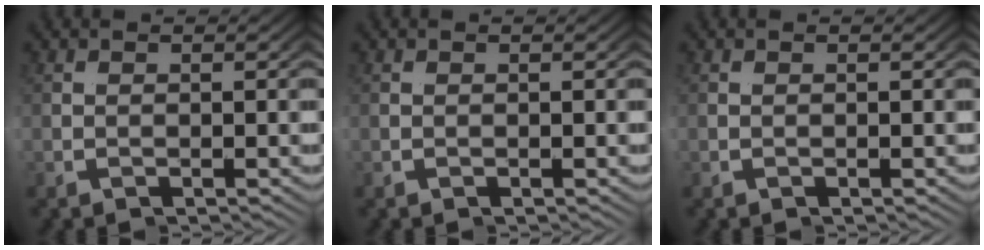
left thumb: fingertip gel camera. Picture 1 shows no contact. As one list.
[{"total": 0.0}, {"total": 0.0}]